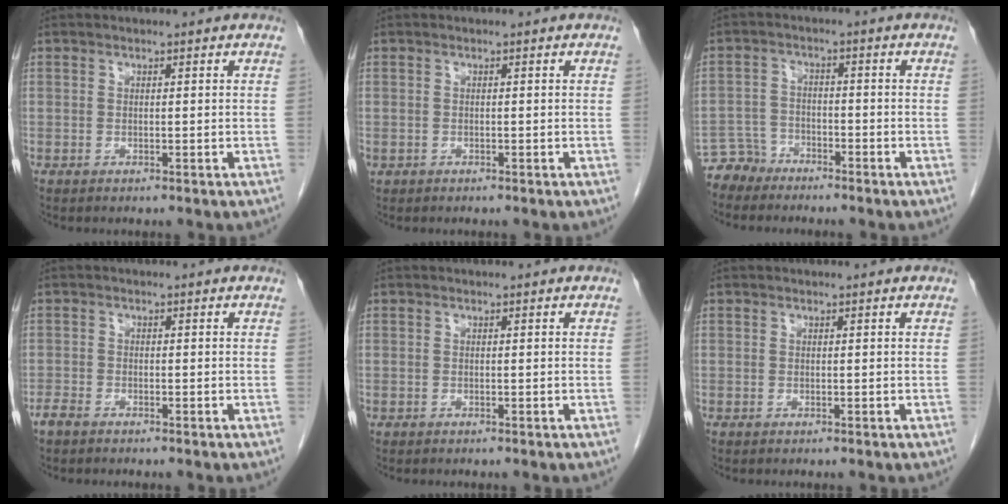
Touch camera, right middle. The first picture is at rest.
{"total": 0.5, "force": [-0.2, 0.5, 0.1], "torque": [-0.007, 0.003, 0.001]}
{"total": 3.7, "force": [-3.3, 1.6, -0.7], "torque": [0.013, 0.001, -0.064]}
{"total": 1.7, "force": [-1.4, 0.6, 0.8], "torque": [-0.020, -0.001, -0.025]}
{"total": 0.0}
{"total": 0.0}